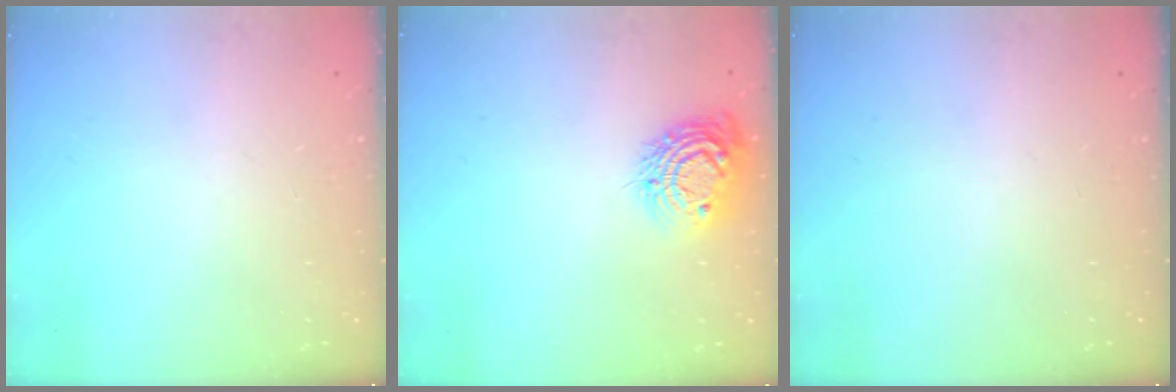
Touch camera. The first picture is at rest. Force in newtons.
{"total": 12.2, "press": 12.1, "slide": 0.8}
{"total": 0.0}